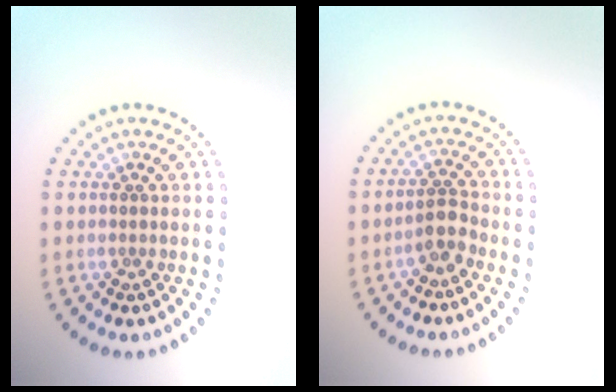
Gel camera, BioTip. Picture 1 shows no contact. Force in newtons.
{"total": 2.1, "press": 1.7, "slide": 1.2}